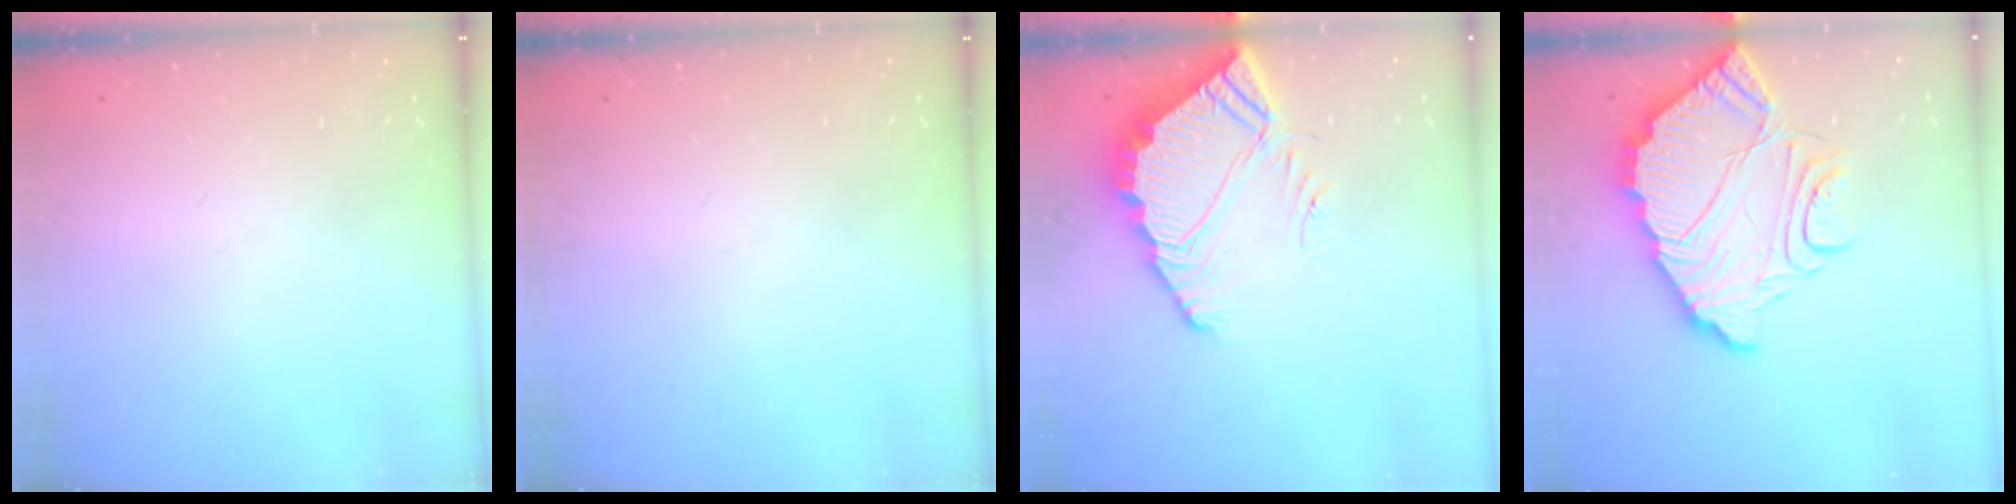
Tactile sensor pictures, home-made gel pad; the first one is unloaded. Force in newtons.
{"total": 0.0}
{"total": 7.6, "press": 7.5, "slide": 0.6}
{"total": 15.3, "press": 15.3, "slide": 1.4}